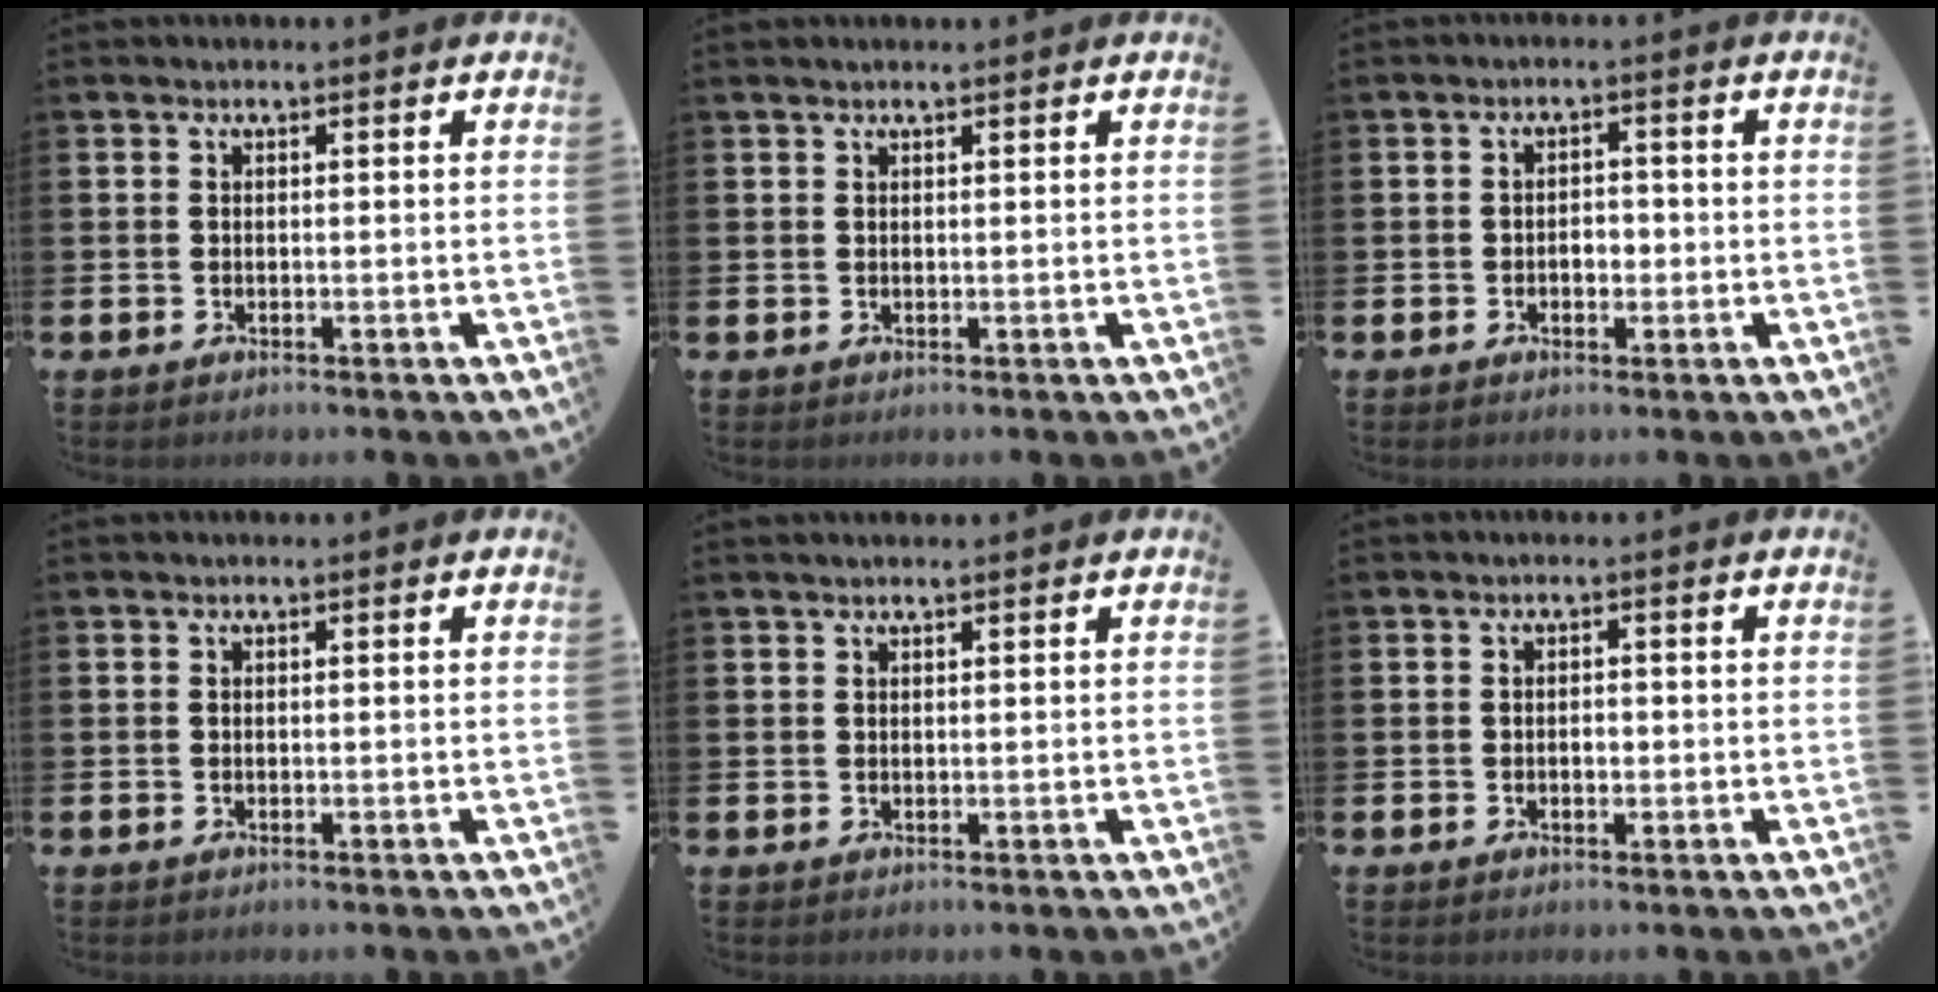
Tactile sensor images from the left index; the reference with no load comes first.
{"total": 0.8, "force": [0.7, 0.1, 0.4], "torque": [-0.007, 0.002, 0.013]}
{"total": 1.9, "force": [-0.6, 1.4, 1.2], "torque": [-0.013, 0.003, -0.017]}
{"total": 0.0}
{"total": 0.9, "force": [0.9, 0.1, 0.4], "torque": [-0.007, 0.001, 0.016]}
{"total": 1.1, "force": [-0.2, 0.7, 0.7], "torque": [-0.004, 0.000, -0.008]}